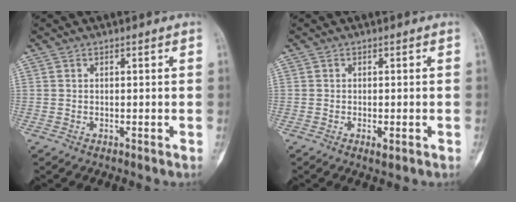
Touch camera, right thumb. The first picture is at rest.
{"total": 1.9, "force": [-0.7, 0.8, 1.6], "torque": [-0.025, 0.000, -0.009]}